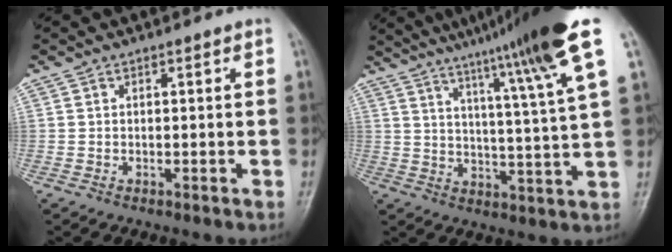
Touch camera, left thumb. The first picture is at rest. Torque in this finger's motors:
{"motor_torque": [3.54, 1.47, 1.37, -1.40, 0.13]}